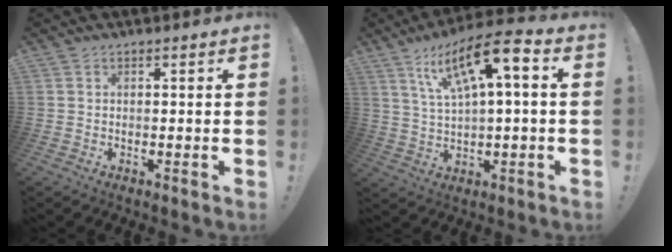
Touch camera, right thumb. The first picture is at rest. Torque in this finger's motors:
{"motor_torque": [0.94, 1.16, 0.21, 0.20, 0.16]}